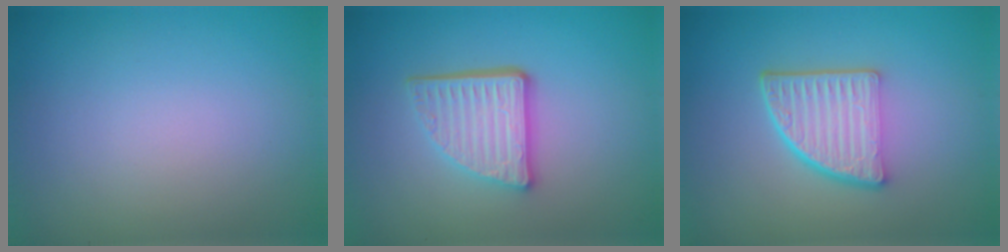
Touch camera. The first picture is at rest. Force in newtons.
{"total": 4.7, "press": 3.4, "slide": 3.2}
{"total": 5.4, "press": 3.9, "slide": 3.8}